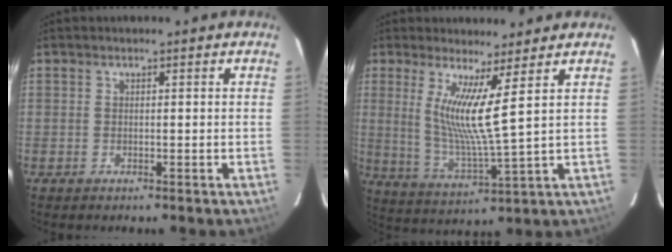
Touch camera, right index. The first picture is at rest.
{"total": 9.0, "force": [3.9, -0.8, 8.1], "torque": [-0.151, -0.022, 0.078]}